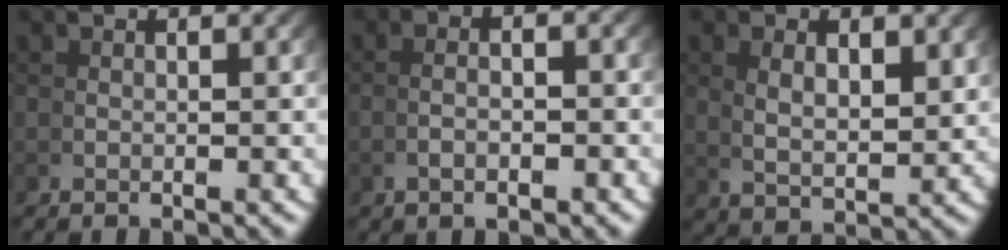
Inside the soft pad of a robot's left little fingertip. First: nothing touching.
{"total": 1.8, "force": [-0.7, 0.3, 1.7], "torque": [-0.020, 0.004, -0.012]}
{"total": 3.0, "force": [1.4, 0.8, 2.6], "torque": [-0.045, -0.009, 0.038]}